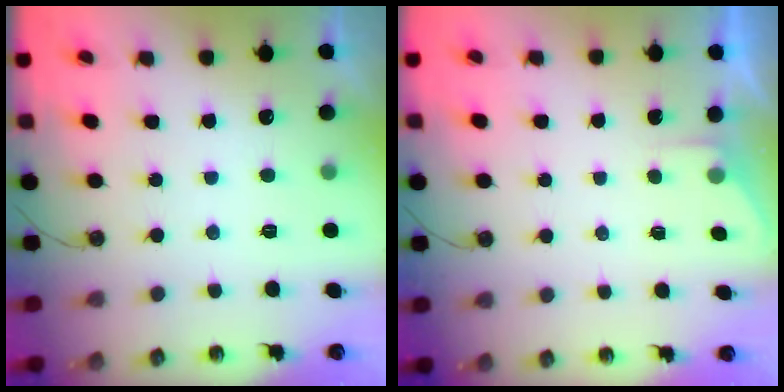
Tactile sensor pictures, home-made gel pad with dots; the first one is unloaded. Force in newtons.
{"total": 1.8, "press": 1.8, "slide": 0.3}